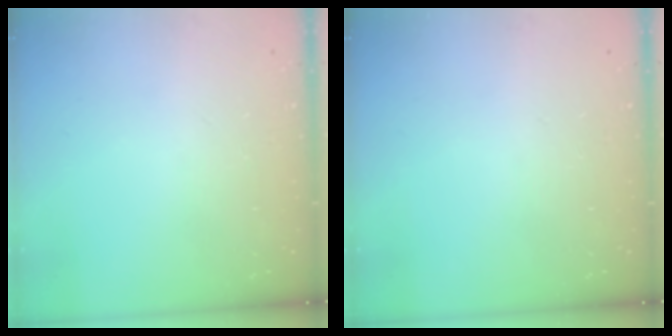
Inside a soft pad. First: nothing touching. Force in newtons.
{"total": 0.0}